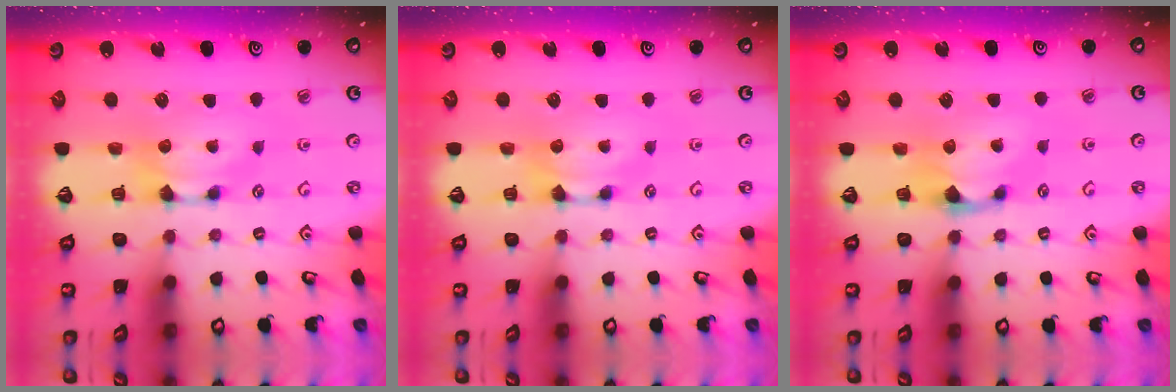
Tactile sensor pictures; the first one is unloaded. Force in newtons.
{"total": 0.0}
{"total": 1.0, "press": 0.1, "slide": 1.0}